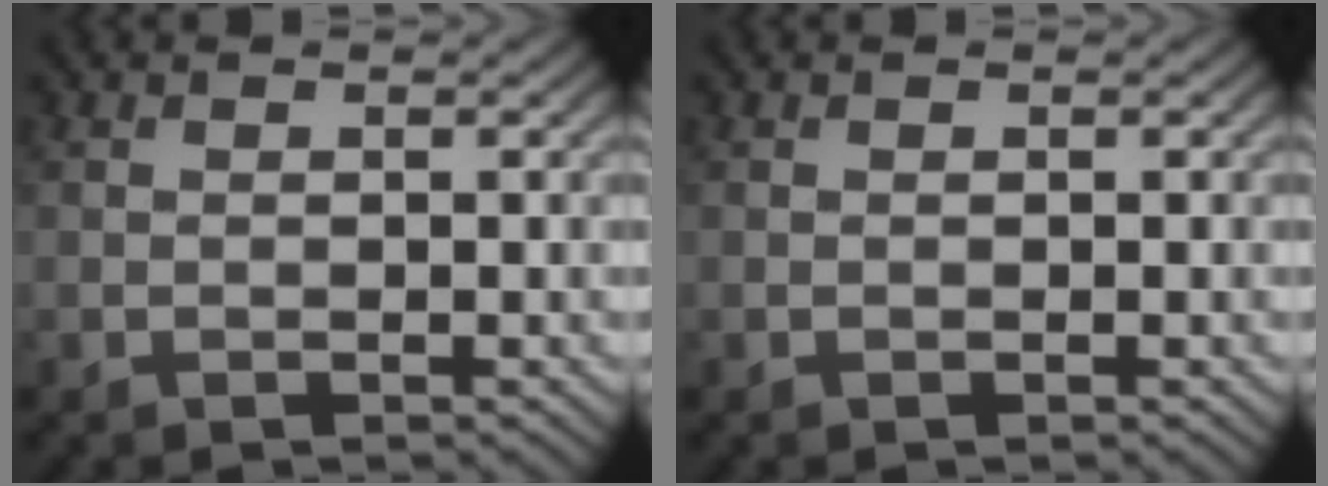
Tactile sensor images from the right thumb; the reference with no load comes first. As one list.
[{"total": 0.0}]